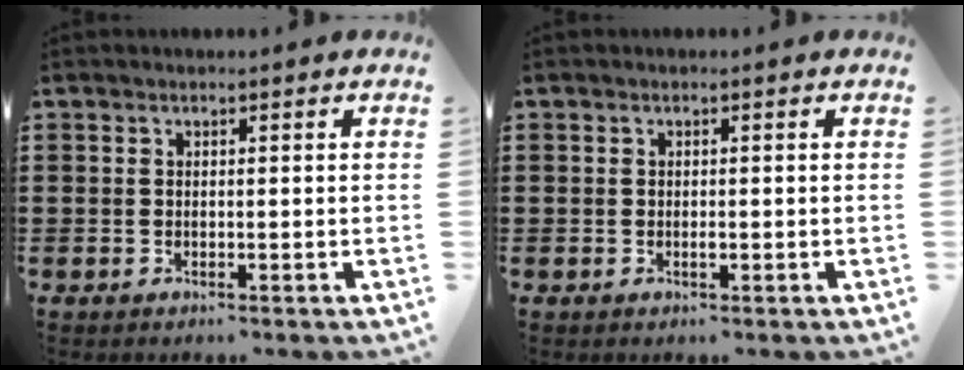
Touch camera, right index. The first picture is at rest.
{"total": 0.8, "force": [-0.2, 0.2, 0.8], "torque": [-0.015, -0.004, -0.002]}